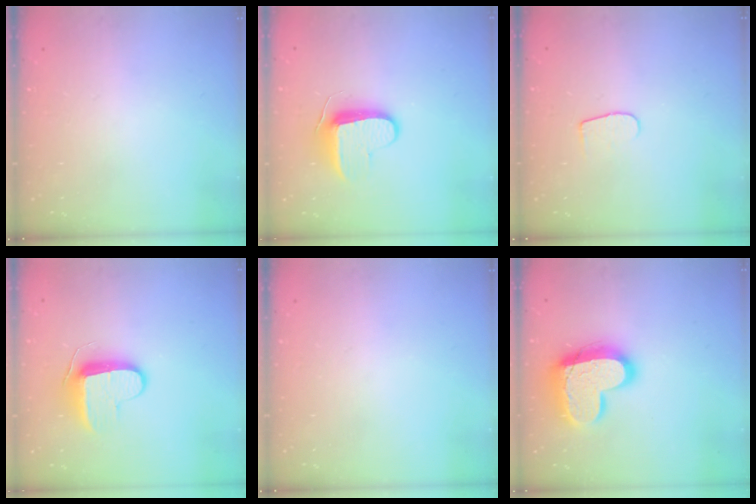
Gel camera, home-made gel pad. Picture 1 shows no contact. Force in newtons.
{"total": 9.1, "press": 9.1, "slide": 1.0}
{"total": 5.2, "press": 5.1, "slide": 0.6}
{"total": 9.2, "press": 9.2, "slide": 0.9}
{"total": 0.0}
{"total": 17.9, "press": 17.8, "slide": 1.6}